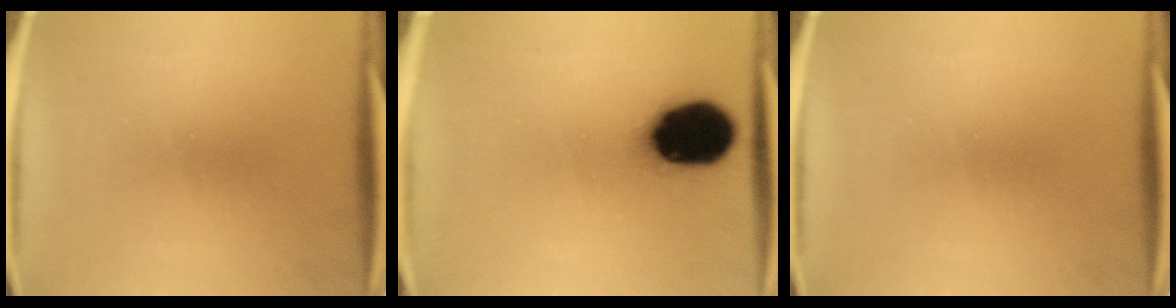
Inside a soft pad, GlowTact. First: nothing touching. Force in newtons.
{"total": 18.9}
{"total": 0.0}